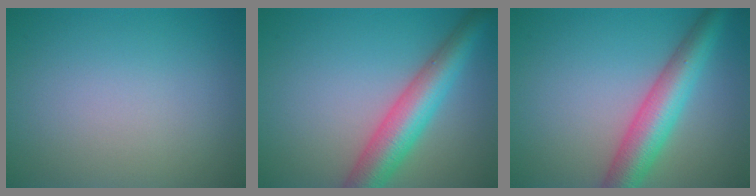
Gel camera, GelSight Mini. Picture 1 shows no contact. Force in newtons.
{"total": 6.3, "press": 6.3, "slide": 0.2}
{"total": 6.0, "press": 6.0, "slide": 0.2}